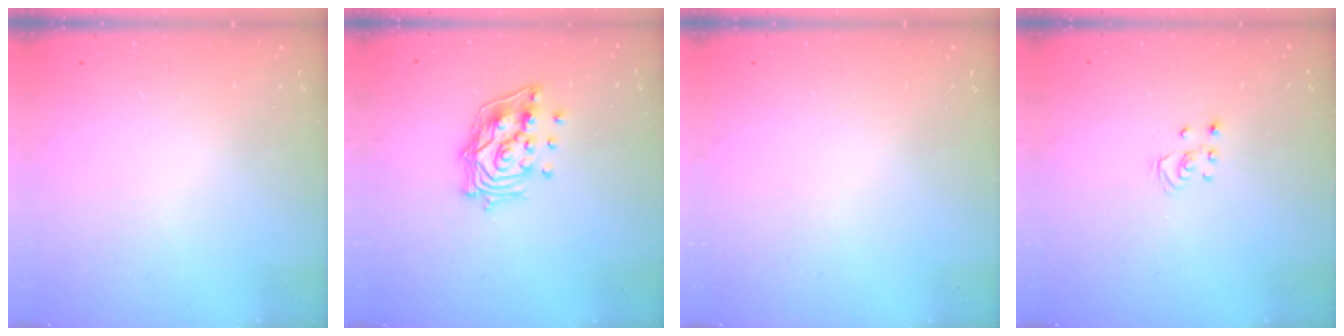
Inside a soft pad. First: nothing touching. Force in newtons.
{"total": 13.9, "press": 13.8, "slide": 1.8}
{"total": 0.0}
{"total": 2.5, "press": 2.5, "slide": 0.2}